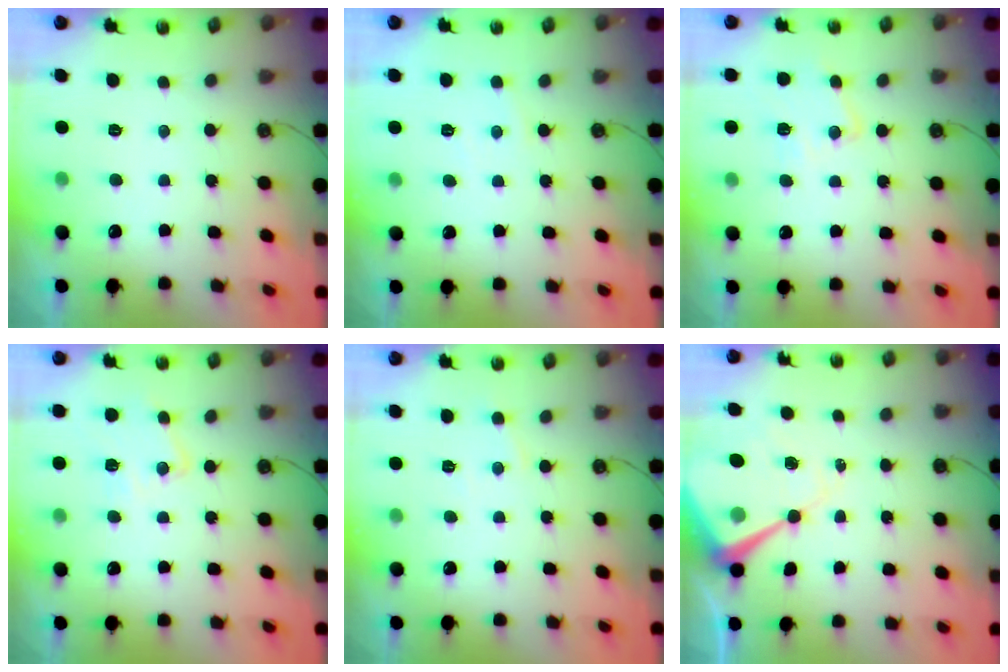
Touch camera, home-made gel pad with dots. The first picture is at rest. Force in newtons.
{"total": 3.9, "press": 3.8, "slide": 0.7}
{"total": 11.5, "press": 11.5, "slide": 0.6}
{"total": 11.5, "press": 11.5, "slide": 0.6}
{"total": 4.8, "press": 4.8, "slide": 0.6}
{"total": 14.2, "press": 14.1, "slide": 1.3}